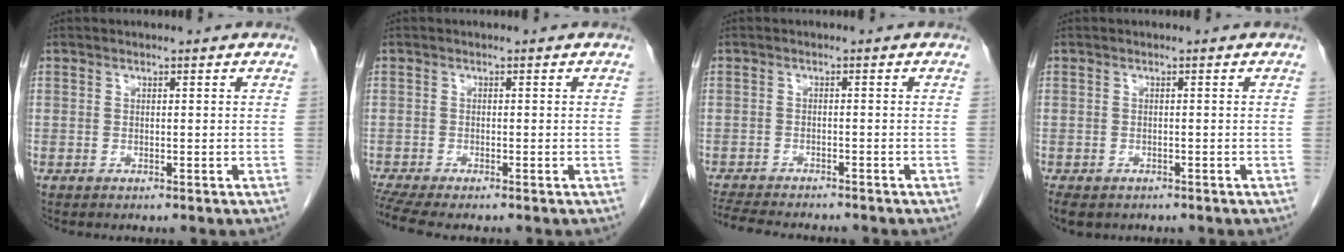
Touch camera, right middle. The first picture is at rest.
{"total": 5.9, "force": [-5.2, 0.4, 2.8], "torque": [-0.051, -0.011, -0.085]}
{"total": 9.5, "force": [-8.6, 1.7, 3.7], "torque": [-0.064, -0.010, -0.126]}
{"total": 8.3, "force": [-5.3, 5.3, 3.5], "torque": [-0.090, -0.015, -0.067]}